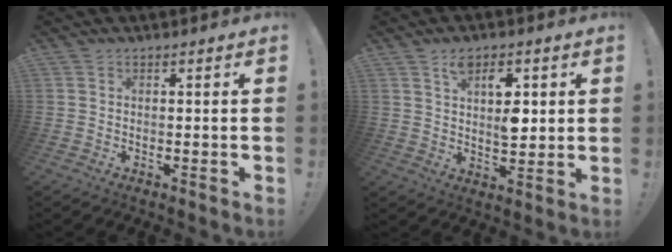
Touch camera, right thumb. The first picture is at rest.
{"total": 9.4, "force": [3.5, 5.2, 7.0], "torque": [-0.093, -0.012, 0.059]}